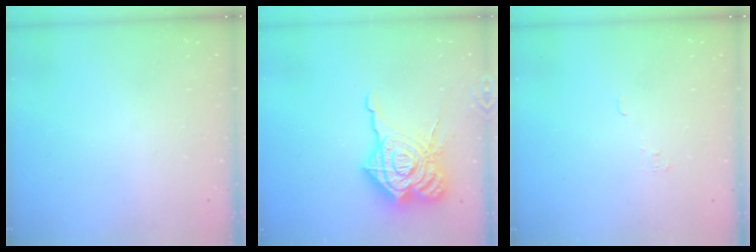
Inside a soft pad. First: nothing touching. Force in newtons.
{"total": 23.6, "press": 23.5, "slide": 2.7}
{"total": 2.3, "press": 2.3, "slide": 0.3}